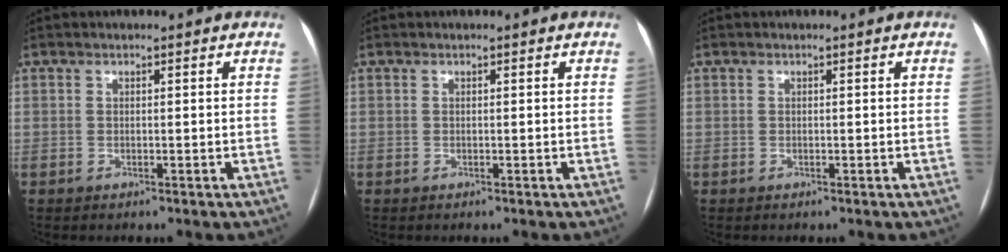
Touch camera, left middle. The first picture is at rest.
{"total": 0.0}
{"total": 0.0}